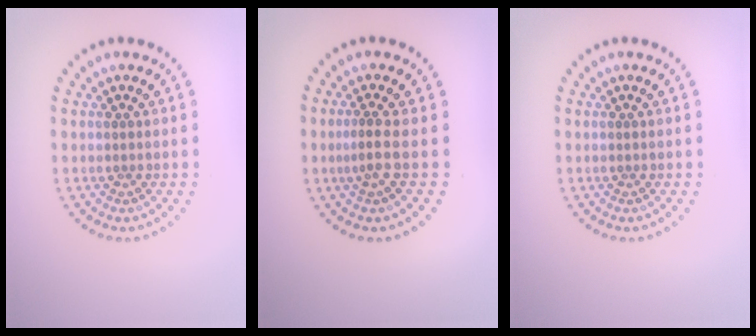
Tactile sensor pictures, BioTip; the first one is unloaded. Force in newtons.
{"total": 1.7, "press": 1.1, "slide": 1.3}
{"total": 0.0}